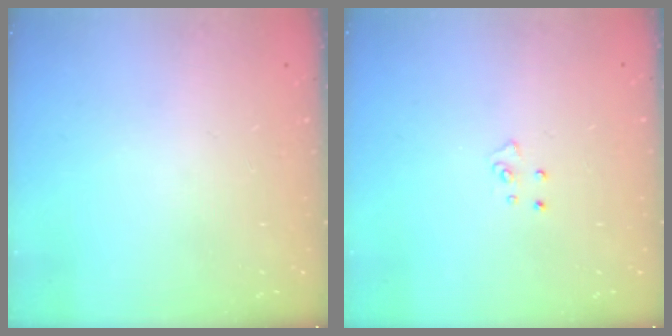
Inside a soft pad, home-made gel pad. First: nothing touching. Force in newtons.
{"total": 4.1, "press": 4.1, "slide": 0.4}